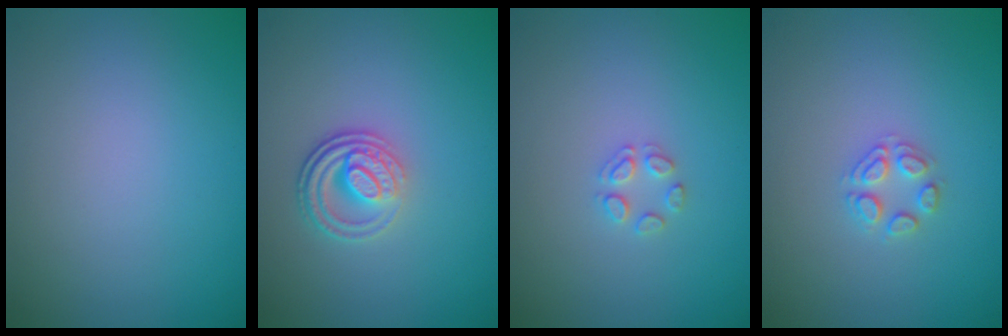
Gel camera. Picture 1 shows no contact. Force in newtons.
{"total": 3.4, "press": 2.6, "slide": 2.2}
{"total": 1.5, "press": 1.5, "slide": 0.1}
{"total": 2.0, "press": 2.0, "slide": 0.1}